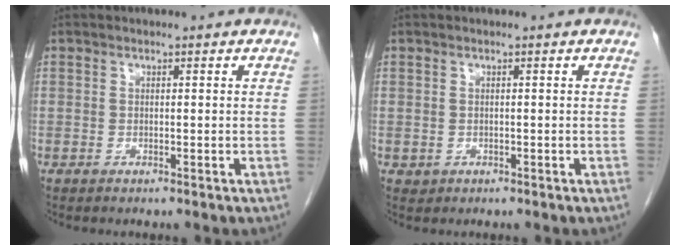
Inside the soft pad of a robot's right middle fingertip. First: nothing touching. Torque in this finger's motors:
{"motor_torque": [-0.10, -0.04, 0.01, 0.01]}